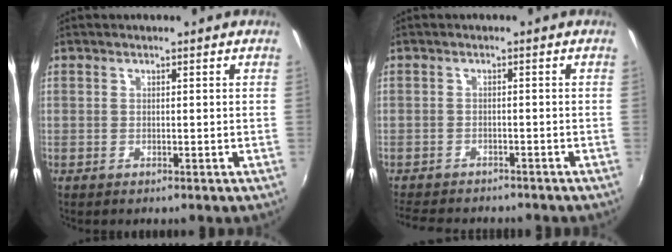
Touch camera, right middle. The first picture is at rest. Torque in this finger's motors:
{"motor_torque": [1.17, -0.97, 0.48, 0.19]}